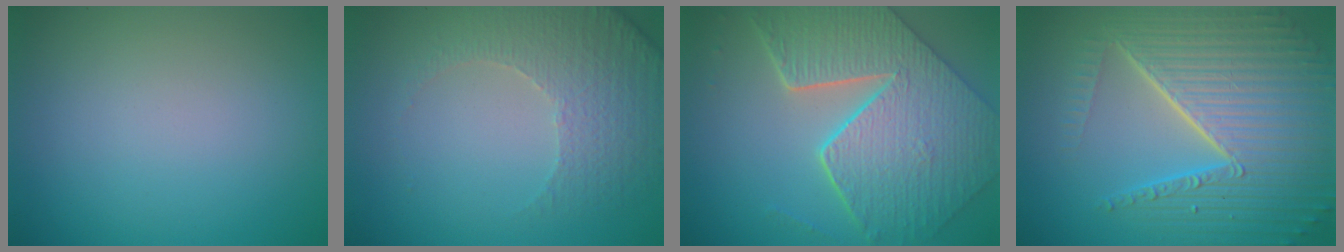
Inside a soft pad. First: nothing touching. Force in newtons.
{"total": 4.7, "press": 3.3, "slide": 3.3}
{"total": 9.1, "press": 6.7, "slide": 6.2}
{"total": 10.1, "press": 6.3, "slide": 7.9}